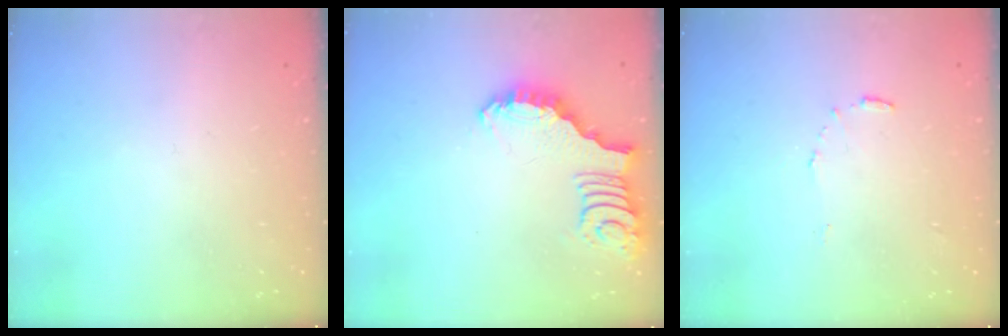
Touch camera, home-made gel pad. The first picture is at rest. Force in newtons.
{"total": 2.6, "press": 2.6, "slide": 0.3}
{"total": 4.4, "press": 4.4, "slide": 0.2}